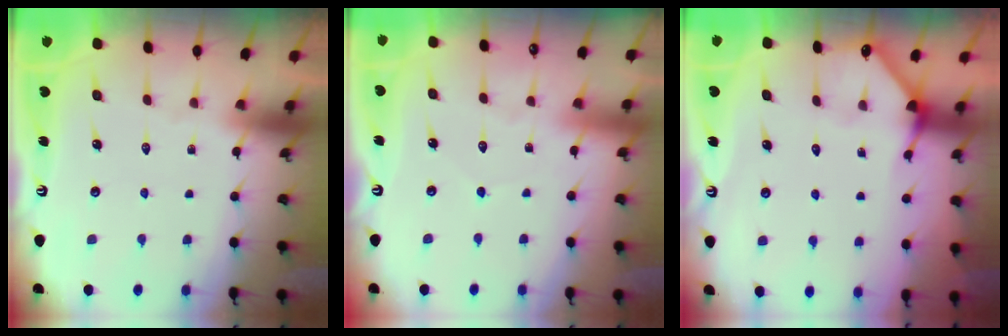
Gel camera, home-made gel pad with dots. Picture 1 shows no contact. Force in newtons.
{"total": 2.8, "press": 2.7, "slide": 0.4}
{"total": 2.4, "press": 2.4, "slide": 0.2}